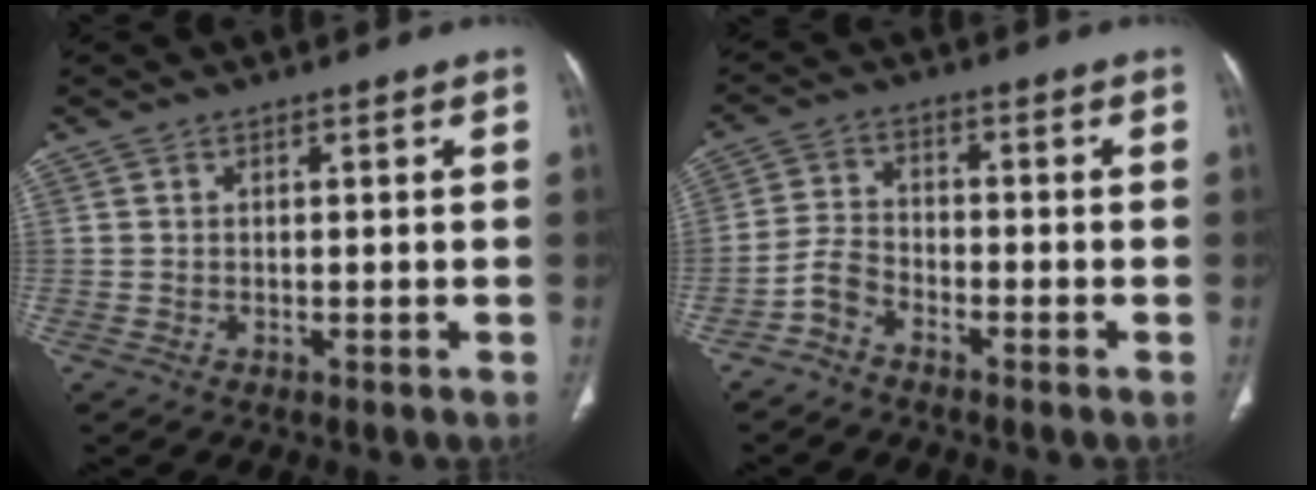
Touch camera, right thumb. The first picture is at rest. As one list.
[{"total": 4.0, "force": [-3.0, 2.0, 1.6], "torque": [-0.030, 0.022, -0.065]}]